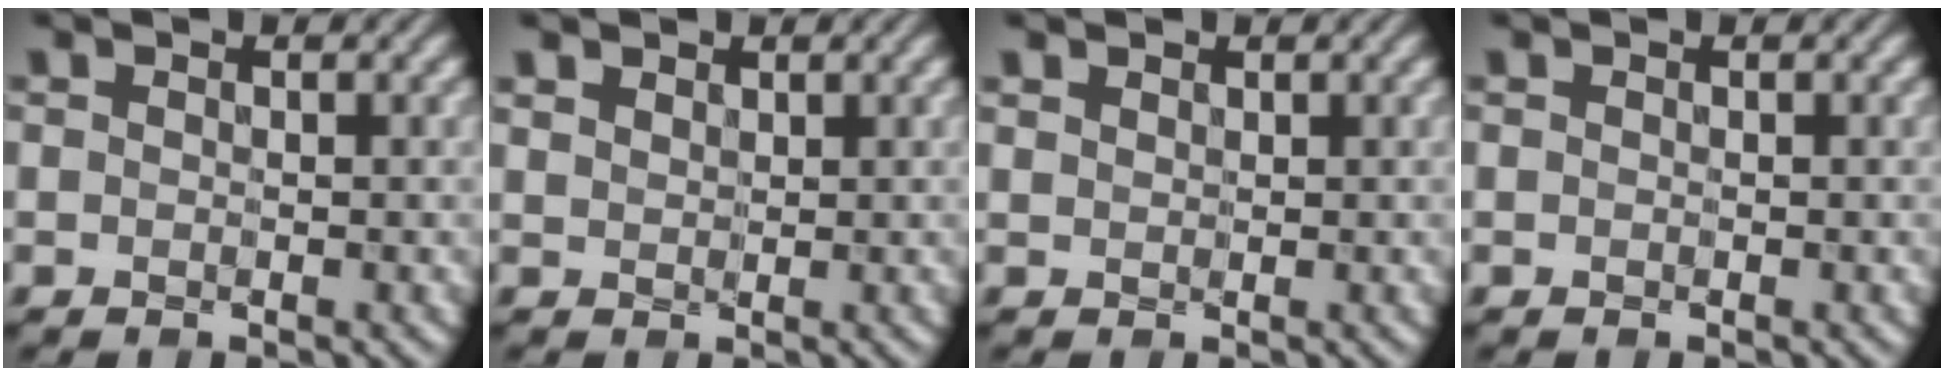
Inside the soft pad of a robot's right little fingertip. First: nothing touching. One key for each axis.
{"total": 1.8, "fx": 1.2, "fy": 1.1, "fz": 0.6, "tx": -0.022, "ty": -0.001, "tz": 0.028}
{"total": 1.1, "fx": 0.8, "fy": 0.7, "fz": 0.2, "tx": -0.011, "ty": -0.001, "tz": 0.023}
{"total": 0.0}